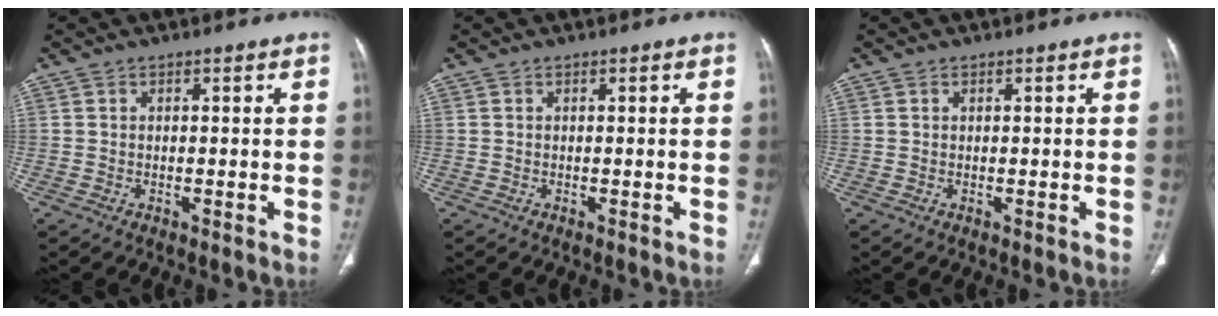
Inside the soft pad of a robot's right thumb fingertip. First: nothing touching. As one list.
[{"total": 0.0}, {"total": 0.0}]